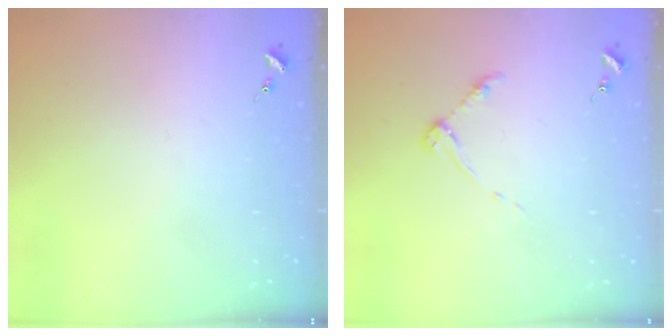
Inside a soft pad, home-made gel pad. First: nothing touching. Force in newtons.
{"total": 4.9, "press": 4.8, "slide": 0.7}